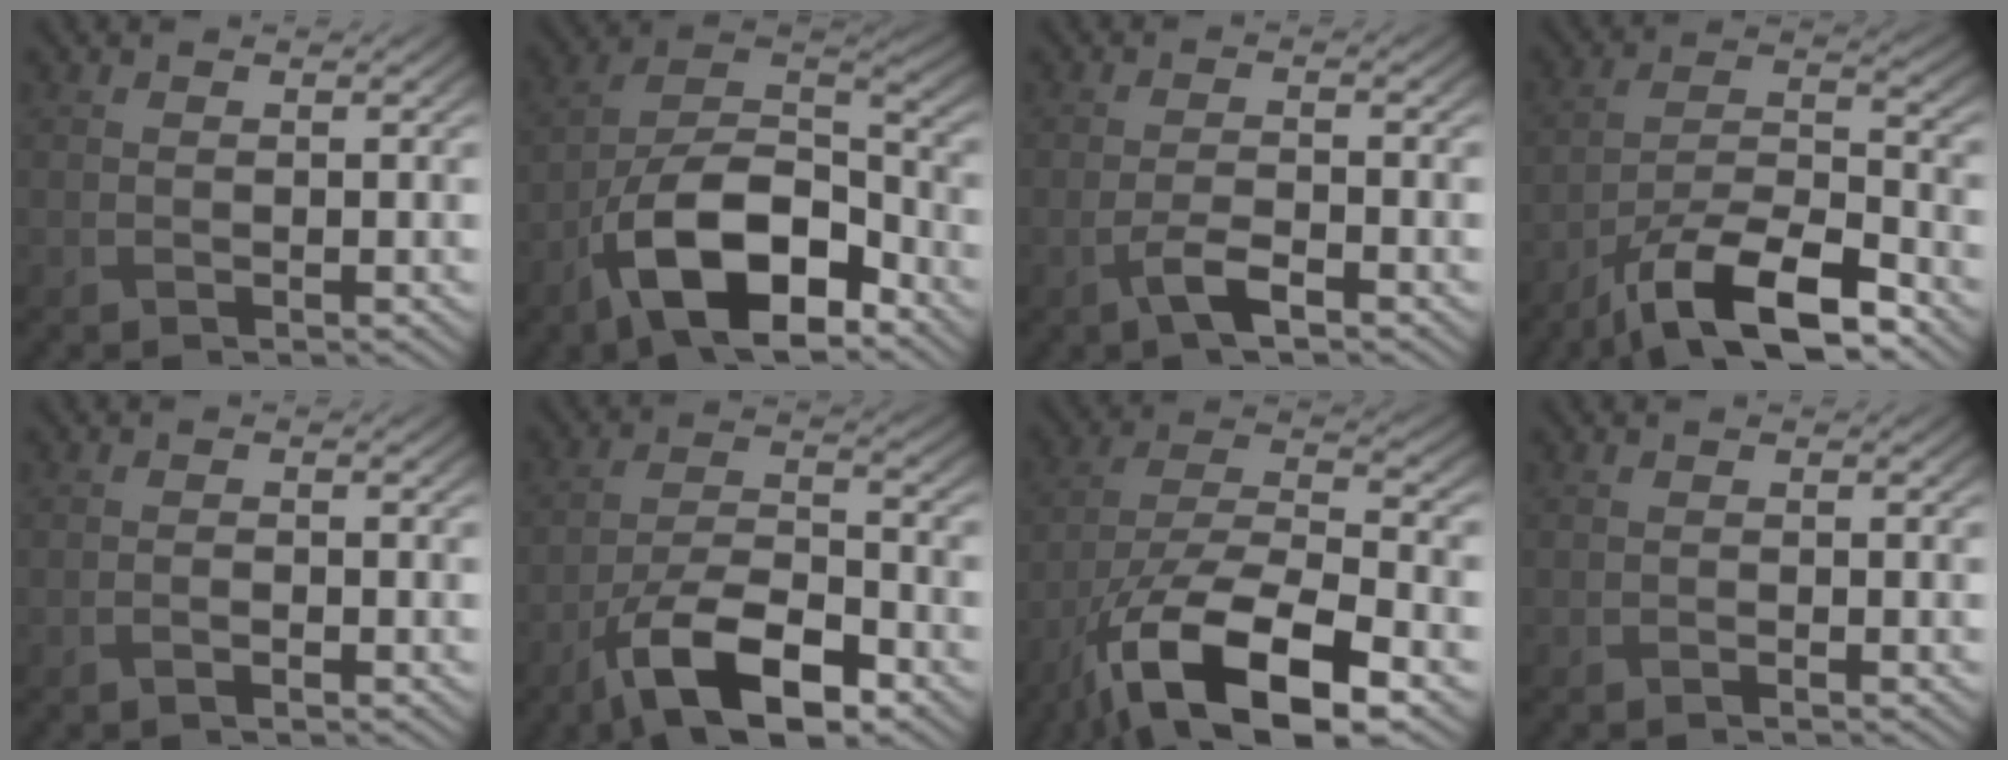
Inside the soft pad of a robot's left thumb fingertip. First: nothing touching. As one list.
[{"total": 14.7, "force": [-8.1, 7.0, 10.0], "torque": [-0.187, -0.012, -0.162]}, {"total": 3.3, "force": [-1.8, 0.9, 2.6], "torque": [-0.058, 0.003, -0.040]}, {"total": 12.7, "force": [-8.6, 3.9, 8.4], "torque": [-0.156, -0.002, -0.171]}, {"total": 1.0, "force": [-0.6, 0.3, 0.8], "torque": [-0.016, -0.001, -0.010]}, {"total": 11.5, "force": [-6.8, 4.4, 8.1], "torque": [-0.151, -0.002, -0.136]}, {"total": 16.0, "force": [-9.1, 5.9, 11.7], "torque": [-0.234, -0.020, -0.174]}, {"total": 0.6, "force": [-0.4, 0.0, 0.4], "torque": [-0.008, -0.001, -0.008]}]